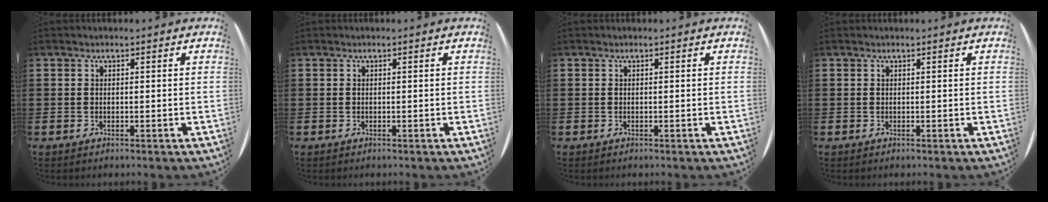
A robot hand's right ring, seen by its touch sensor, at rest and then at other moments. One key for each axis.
{"total": 0.0}
{"total": 0.0}
{"total": 0.0}